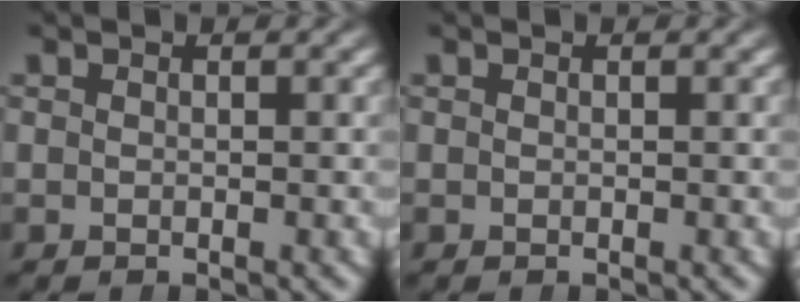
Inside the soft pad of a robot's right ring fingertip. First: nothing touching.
{"total": 0.0}